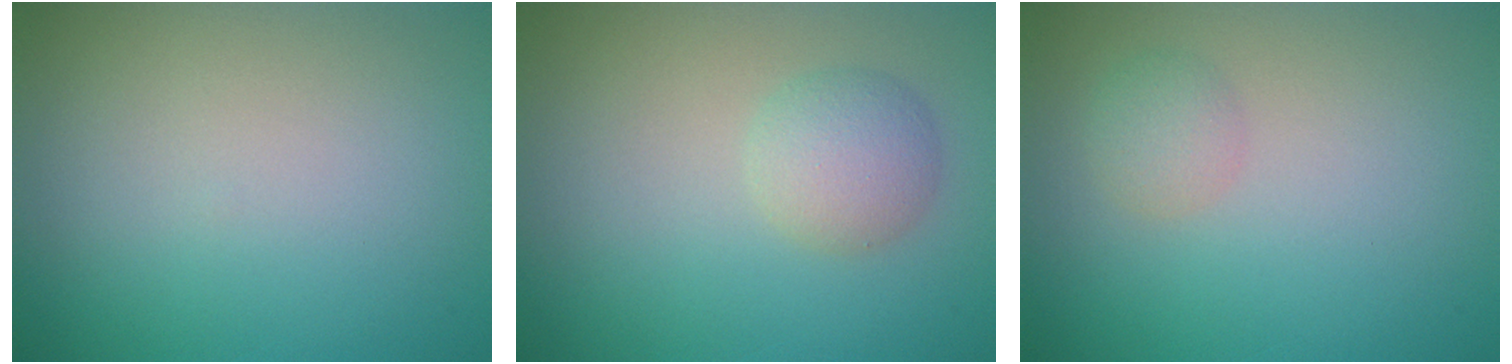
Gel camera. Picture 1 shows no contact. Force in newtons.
{"total": 2.7, "press": 2.7, "slide": 0.1}
{"total": 1.4, "press": 1.4, "slide": 0.1}